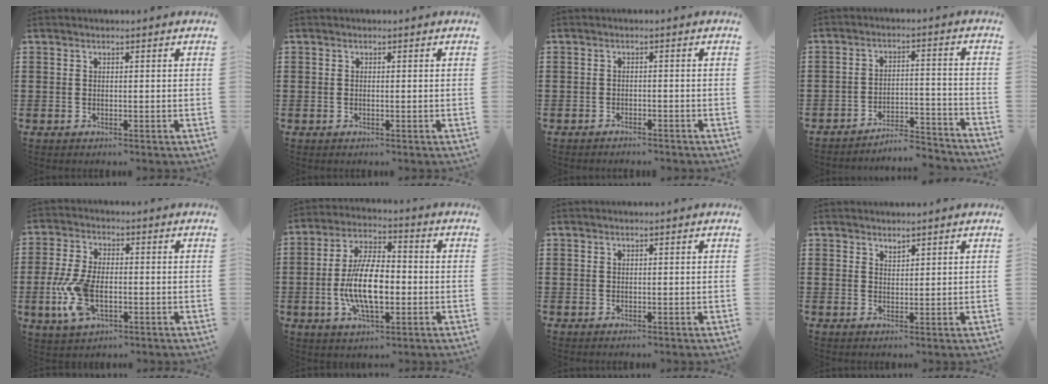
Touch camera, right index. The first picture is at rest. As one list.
[{"total": 0.0}, {"total": 1.4, "force": [-1.4, 0.2, 0.0], "torque": [-0.006, 0.001, -0.031]}, {"total": 5.5, "force": [-5.4, 0.4, 1.1], "torque": [-0.019, 0.007, -0.109]}, {"total": 8.3, "force": [-2.0, 4.1, 6.9], "torque": [-0.172, -0.013, -0.042]}, {"total": 11.1, "force": [-1.9, 4.8, 9.8], "torque": [-0.214, -0.003, -0.039]}, {"total": 0.0}, {"total": 1.4, "force": [1.3, 0.2, 0.0], "torque": [-0.003, -0.003, 0.027]}]